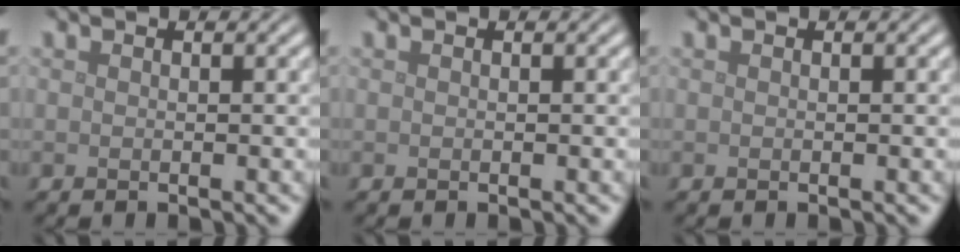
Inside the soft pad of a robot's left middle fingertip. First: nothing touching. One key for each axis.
{"total": 0.0}
{"total": 0.0}